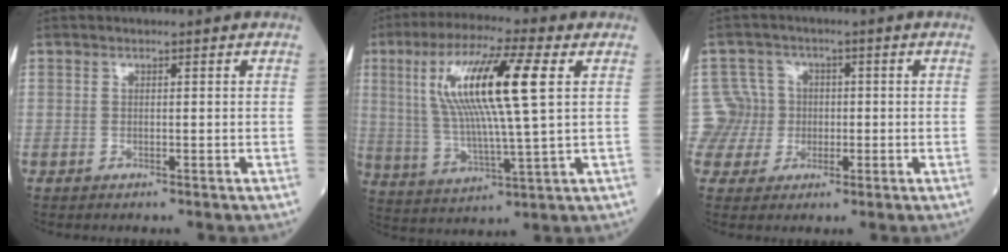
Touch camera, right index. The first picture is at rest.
{"total": 16.1, "force": [4.3, 1.2, 15.5], "torque": [-0.310, 0.013, 0.072]}
{"total": 6.2, "force": [0.0, 6.2, -0.2], "torque": [0.013, 0.021, 0.003]}